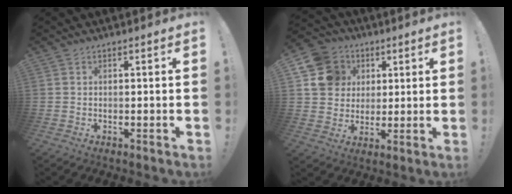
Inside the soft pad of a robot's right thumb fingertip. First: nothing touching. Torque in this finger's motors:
{"motor_torque": [1.04, 1.17, 0.58, 0.20, 0.00]}